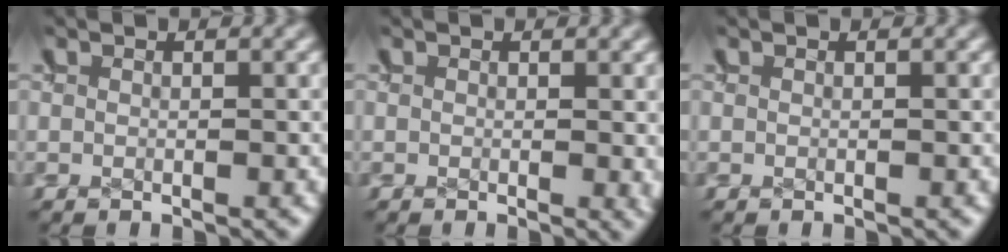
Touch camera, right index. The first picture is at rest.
{"total": 0.7, "force": [0.2, 0.2, 0.6], "torque": [-0.009, -0.004, 0.004]}
{"total": 0.0}